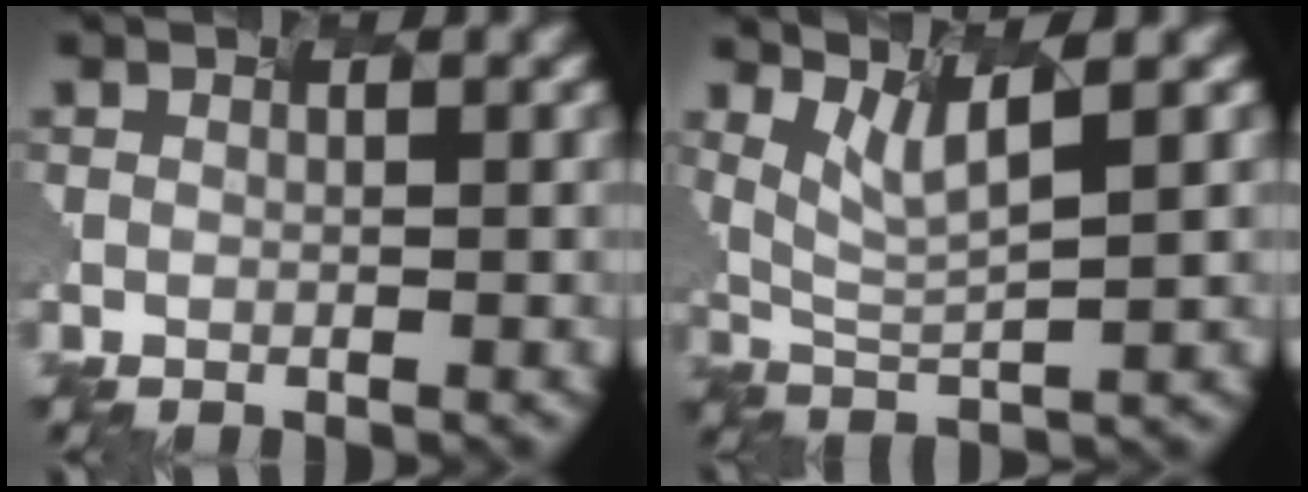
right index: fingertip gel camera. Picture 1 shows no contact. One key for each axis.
{"total": 3.4, "fx": 1.8, "fy": 0.3, "fz": 2.9, "tx": -0.073, "ty": -0.003, "tz": 0.055}